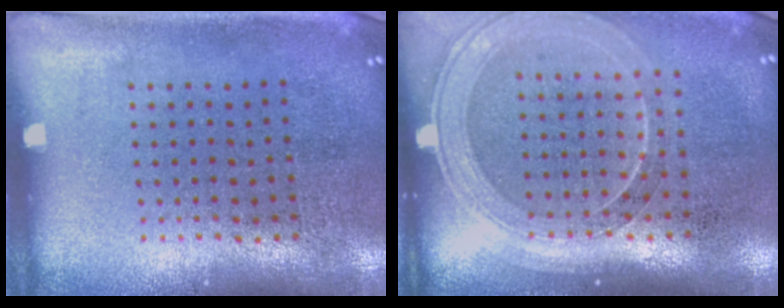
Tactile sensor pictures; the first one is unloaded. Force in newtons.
{"total": 1.8, "press": 1.6, "slide": 0.8}